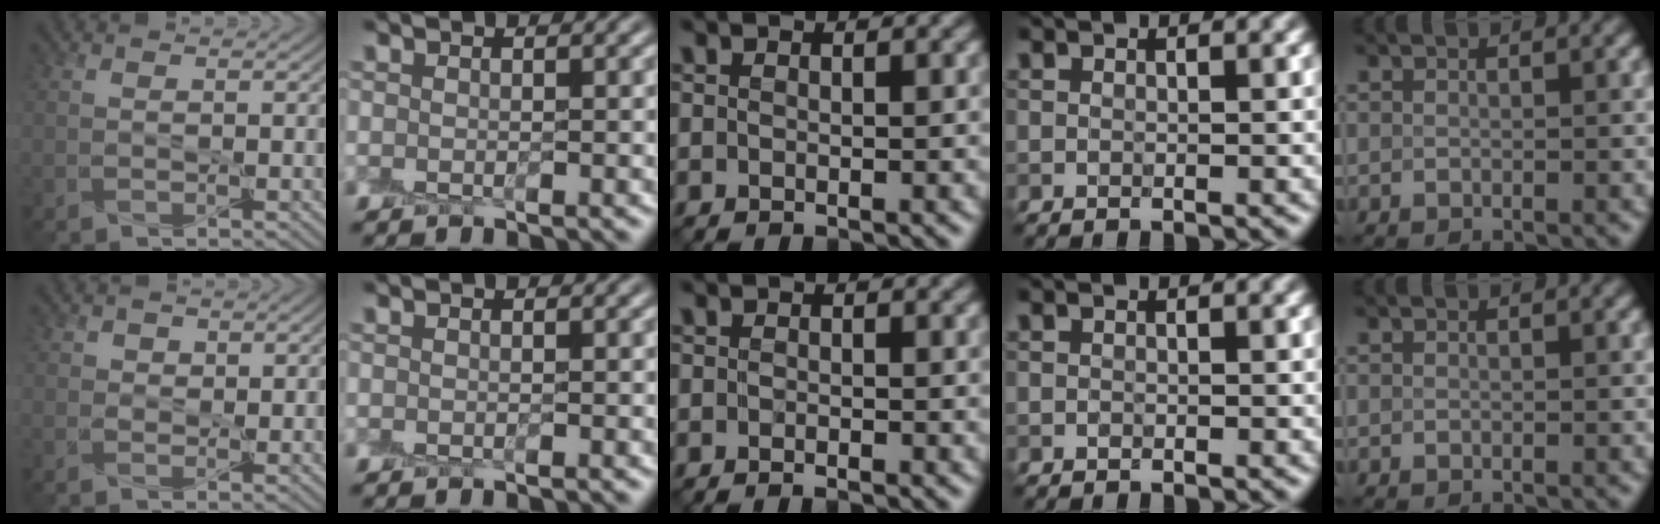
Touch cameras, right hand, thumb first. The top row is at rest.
{"thumb": {"total": 1.7, "force": [0.6, 1.4, 0.7], "torque": [-0.013, -0.003, 0.005]}, "middle": {"total": 0.7, "force": [-0.6, 0.2, 0.4], "torque": [-0.008, -0.002, -0.011]}}